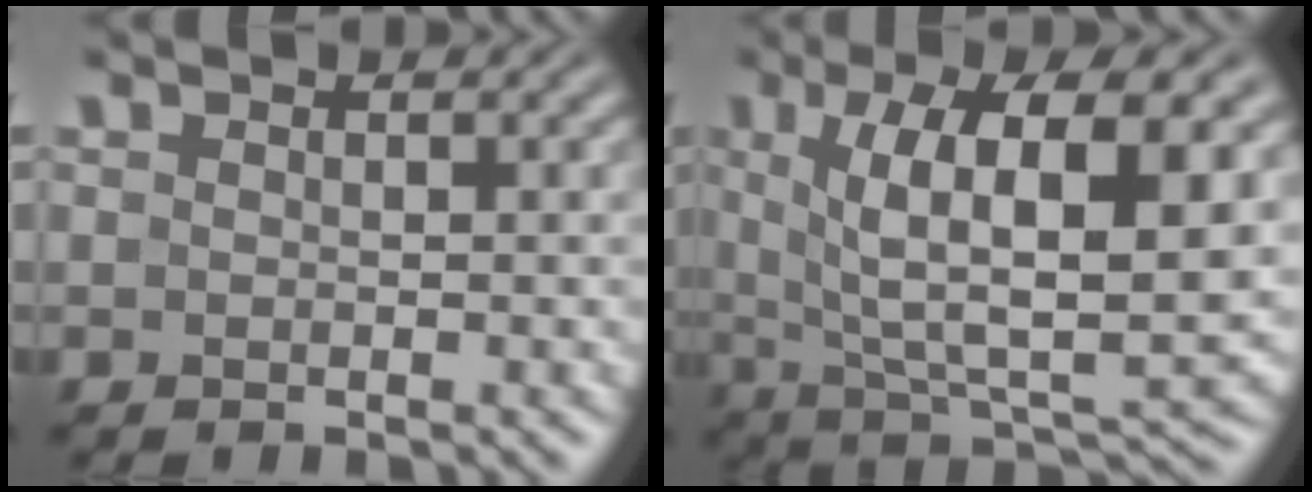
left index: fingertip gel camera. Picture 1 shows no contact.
{"total": 11.0, "force": [2.7, 3.4, 10.1], "torque": [-0.164, -0.005, 0.050]}